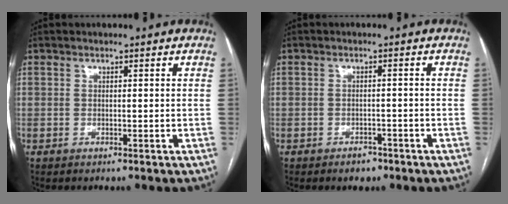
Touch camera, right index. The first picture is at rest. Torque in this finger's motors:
{"motor_torque": [-0.14, 0.00, -0.14, -0.04]}